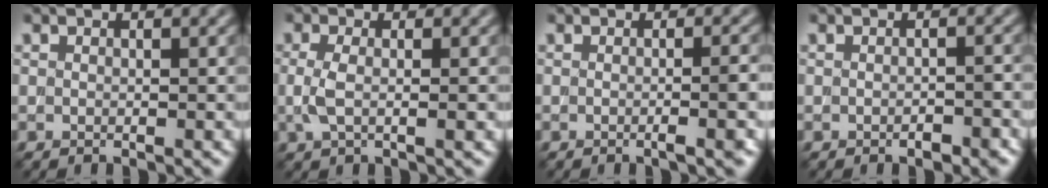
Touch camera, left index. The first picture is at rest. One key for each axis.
{"total": 2.2, "fx": -0.1, "fy": 0.8, "fz": 2.1, "tx": -0.049, "ty": -0.002, "tz": -0.004}
{"total": 3.4, "fx": -0.4, "fy": 1.3, "fz": 3.1, "tx": -0.010, "ty": 0.010, "tz": -0.011}
{"total": 1.3, "fx": -0.8, "fy": 0.3, "fz": 1.0, "tx": -0.013, "ty": 0.000, "tz": -0.012}